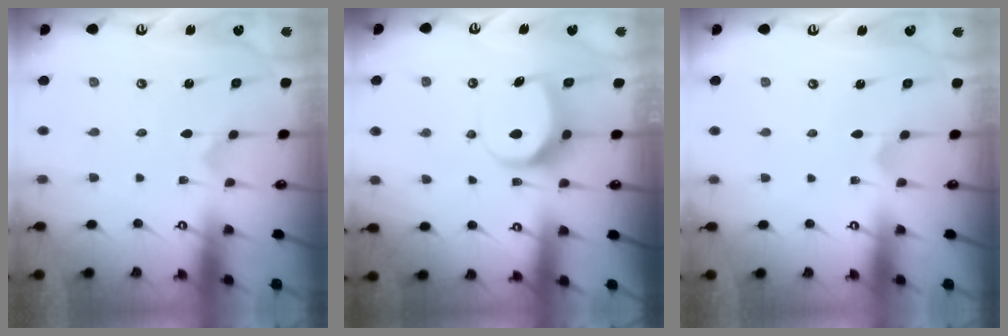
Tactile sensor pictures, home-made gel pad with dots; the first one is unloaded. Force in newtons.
{"total": 7.9, "press": 7.9, "slide": 1.0}
{"total": 2.6, "press": 2.6, "slide": 0.1}